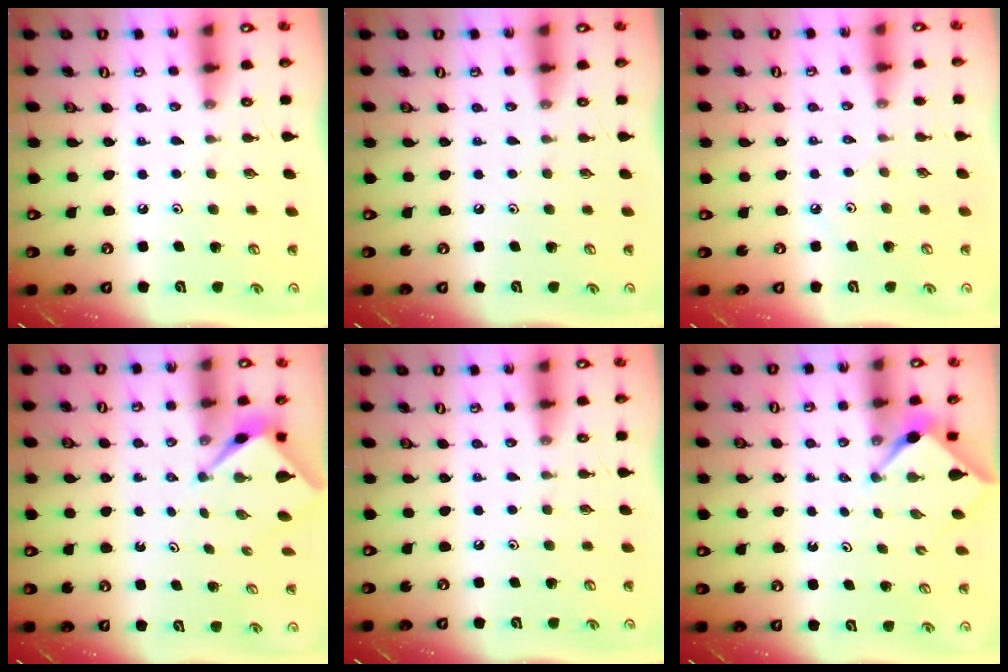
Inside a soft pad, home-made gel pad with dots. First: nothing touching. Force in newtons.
{"total": 0.0}
{"total": 1.5, "press": 1.4, "slide": 0.4}
{"total": 2.7, "press": 2.7, "slide": 0.0}
{"total": 0.0}
{"total": 3.0, "press": 2.9, "slide": 0.4}